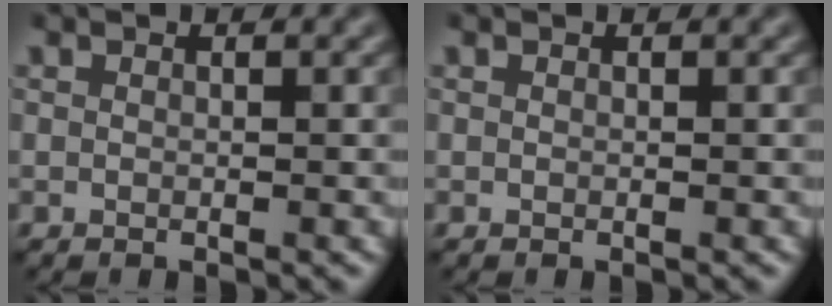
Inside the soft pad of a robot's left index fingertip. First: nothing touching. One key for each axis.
{"total": 0.0}